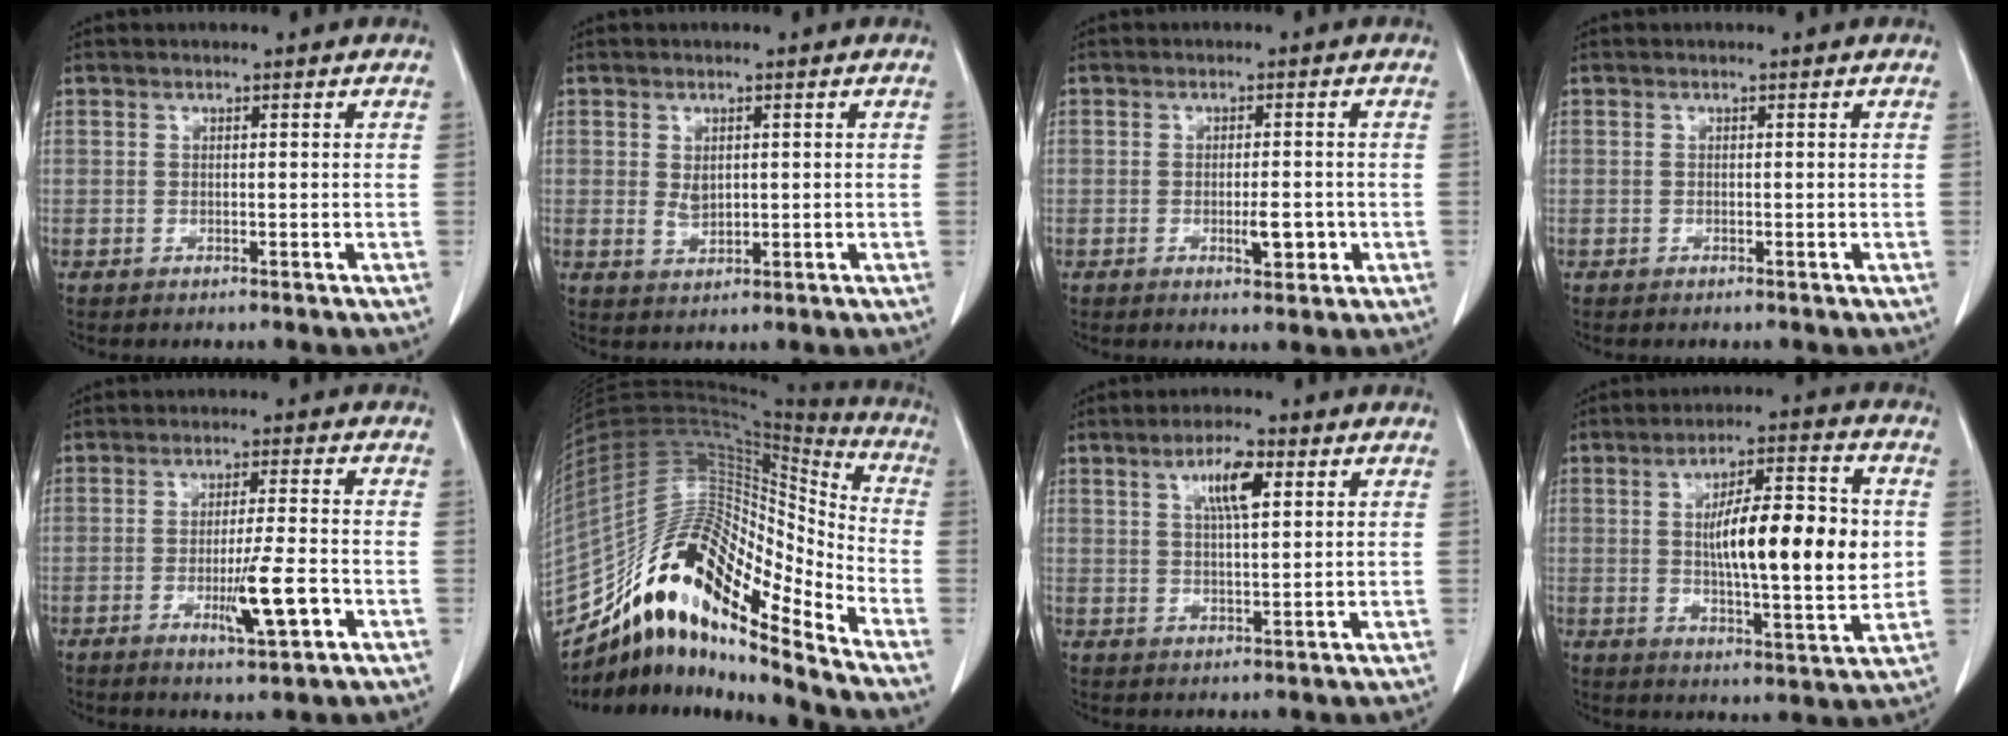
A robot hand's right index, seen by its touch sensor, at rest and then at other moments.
{"total": 2.4, "force": [0.5, 1.6, 1.8], "torque": [-0.032, -0.003, 0.015]}
{"total": 3.4, "force": [-0.9, 1.0, 3.1], "torque": [-0.050, -0.001, -0.010]}
{"total": 0.0}
{"total": 7.2, "force": [-2.5, 0.2, 6.8], "torque": [-0.112, -0.011, -0.040]}
{"total": 19.7, "force": [-14.8, 4.0, 12.4], "torque": [-0.240, 0.049, -0.266]}
{"total": 6.0, "force": [2.5, 1.3, 5.3], "torque": [-0.096, 0.004, 0.043]}
{"total": 16.1, "force": [1.2, 3.4, 15.7], "torque": [-0.249, 0.010, 0.017]}